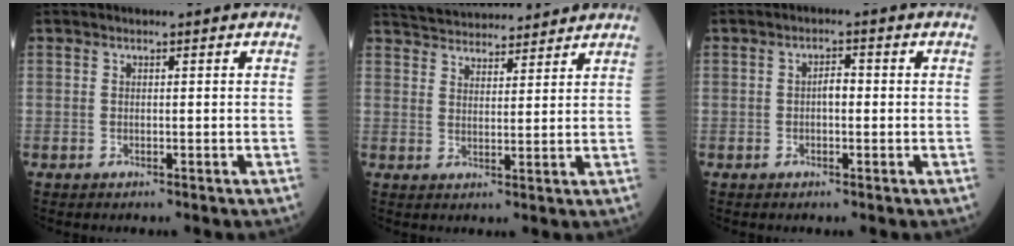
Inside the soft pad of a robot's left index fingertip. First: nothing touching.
{"total": 13.3, "force": [12.6, 2.6, 3.2], "torque": [-0.051, 0.033, 0.190]}
{"total": 1.9, "force": [-0.1, 0.8, 1.7], "torque": [-0.024, 0.006, -0.005]}